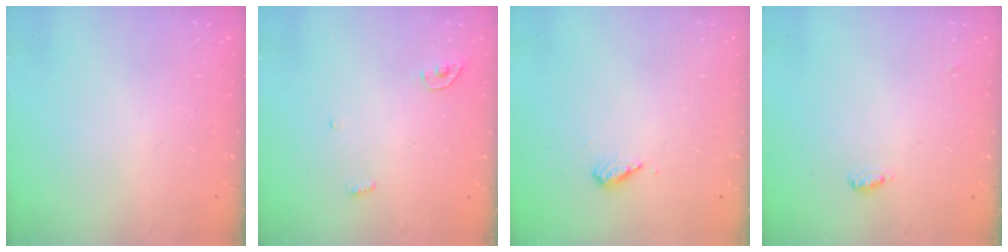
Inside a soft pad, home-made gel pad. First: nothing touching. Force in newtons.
{"total": 3.6, "press": 3.5, "slide": 0.4}
{"total": 5.8, "press": 5.6, "slide": 1.3}
{"total": 4.0, "press": 3.8, "slide": 1.1}